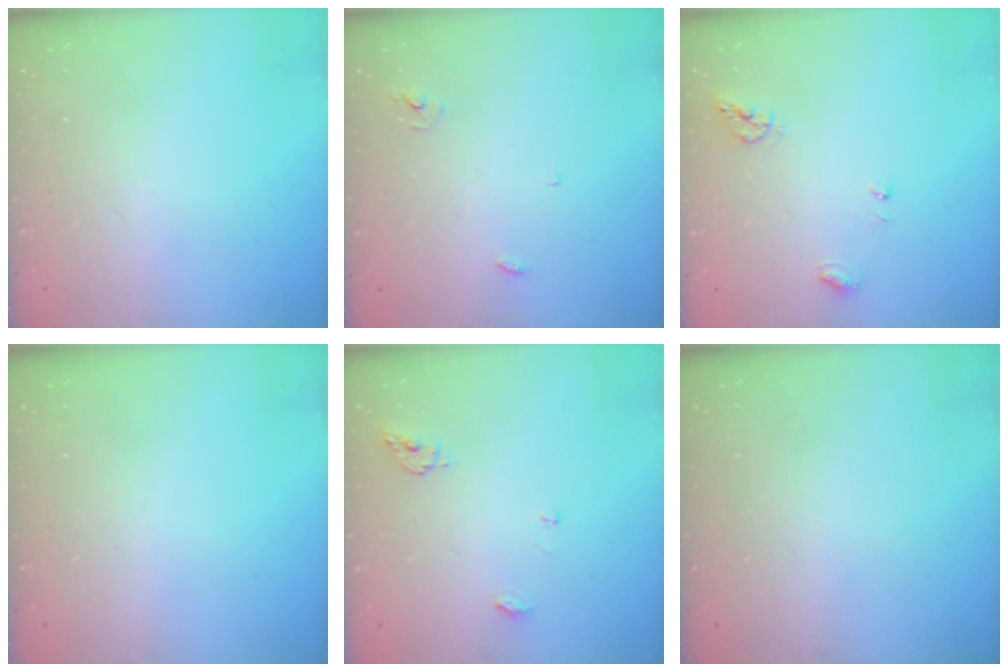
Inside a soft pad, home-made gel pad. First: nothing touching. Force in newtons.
{"total": 2.9, "press": 2.9, "slide": 0.2}
{"total": 6.7, "press": 6.7, "slide": 0.3}
{"total": 0.0}
{"total": 4.8, "press": 4.8, "slide": 0.4}
{"total": 0.0}